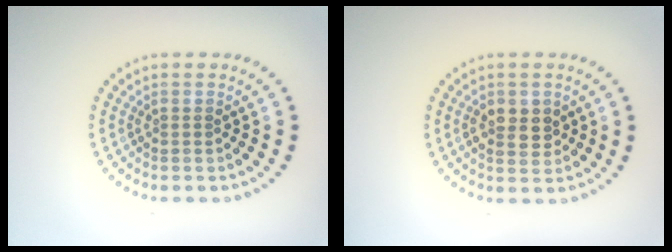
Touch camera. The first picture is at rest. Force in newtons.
{"total": 2.7, "press": 2.7, "slide": 0.4}